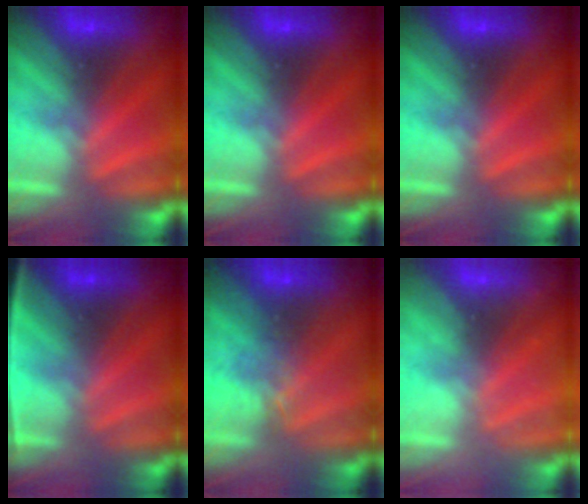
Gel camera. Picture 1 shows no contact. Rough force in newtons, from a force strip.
{"total": 0.0}
{"total": 0.0}
{"total": 2.5}
{"total": 3.9}
{"total": 2.3}